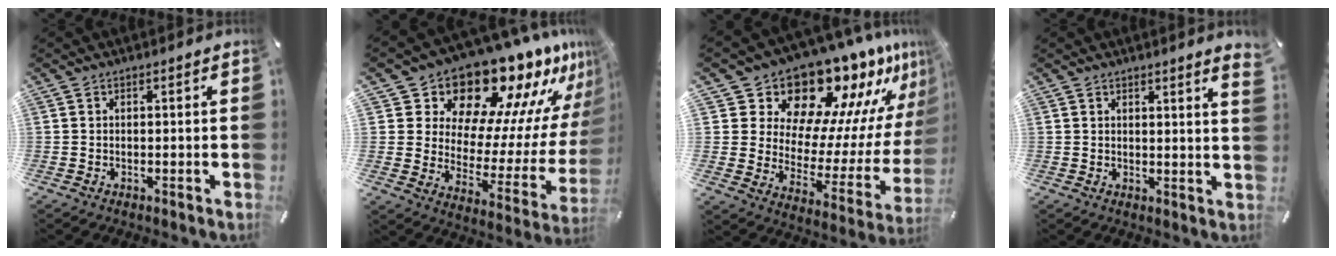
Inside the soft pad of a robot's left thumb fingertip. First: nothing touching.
{"total": 17.1, "force": [15.4, 6.6, 3.1], "torque": [-0.027, -0.166, 0.257]}
{"total": 16.9, "force": [15.8, 5.7, 2.5], "torque": [-0.018, -0.174, 0.257]}
{"total": 2.3, "force": [1.8, -0.2, 1.5], "torque": [-0.023, -0.009, 0.029]}